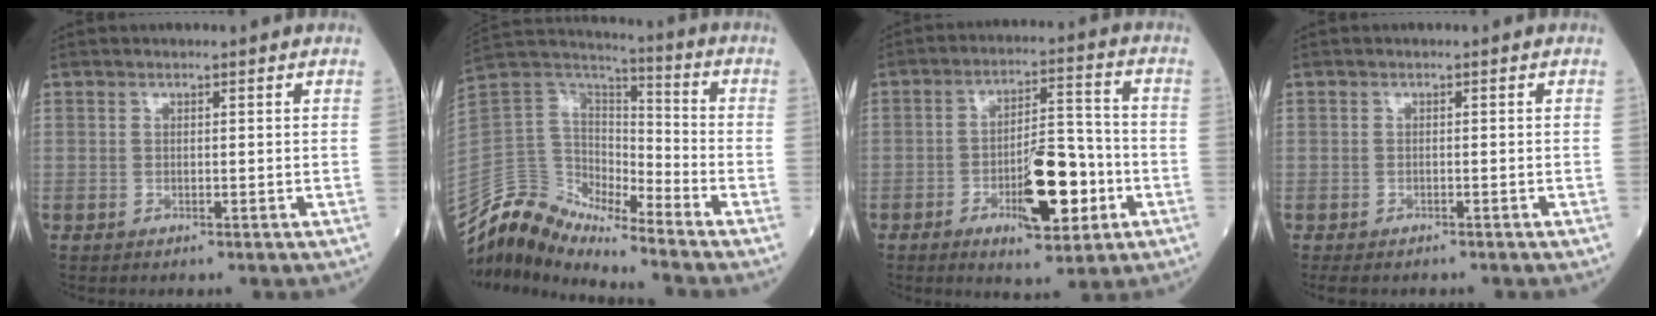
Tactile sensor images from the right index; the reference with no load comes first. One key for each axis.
{"total": 11.6, "fx": -11.2, "fy": 2.7, "fz": 1.9, "tx": -0.053, "ty": 0.075, "tz": -0.219}
{"total": 11.0, "fx": -3.9, "fy": 3.3, "fz": 9.8, "tx": -0.160, "ty": 0.008, "tz": -0.055}
{"total": 2.4, "fx": -2.0, "fy": 1.0, "fz": 0.9, "tx": -0.013, "ty": -0.002, "tz": -0.025}